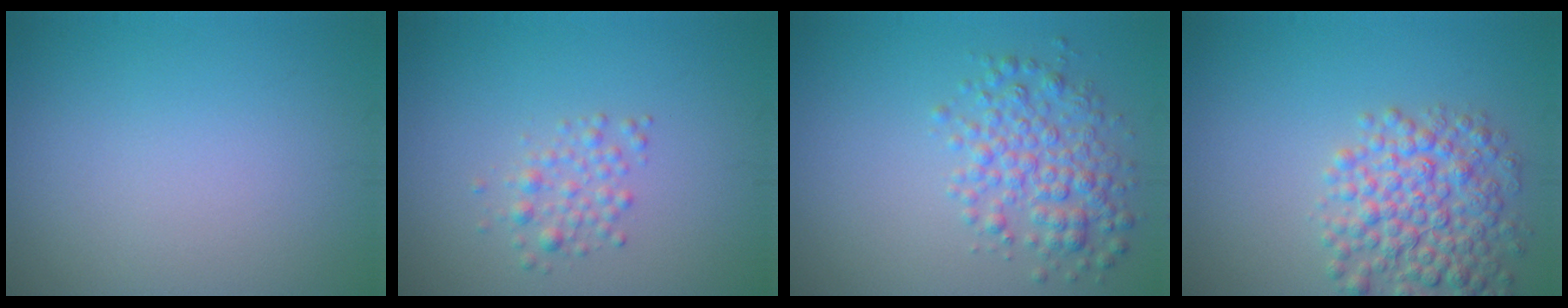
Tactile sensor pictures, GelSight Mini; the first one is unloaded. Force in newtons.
{"total": 1.7, "press": 1.7, "slide": 0.0}
{"total": 3.9, "press": 3.9, "slide": 0.1}
{"total": 6.0, "press": 6.0, "slide": 0.2}